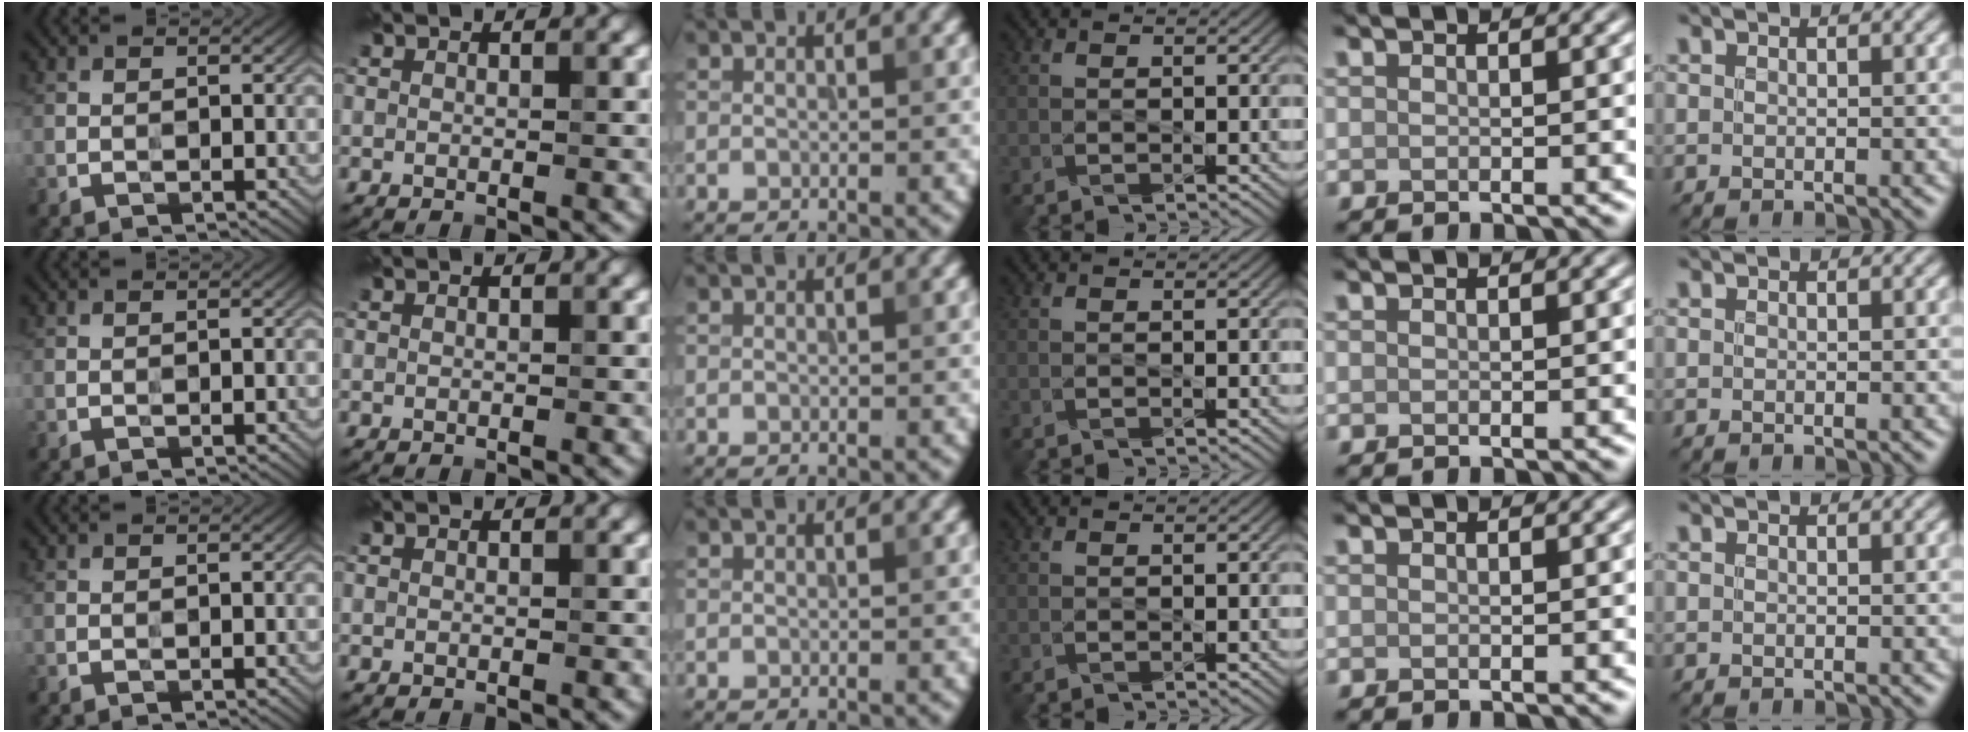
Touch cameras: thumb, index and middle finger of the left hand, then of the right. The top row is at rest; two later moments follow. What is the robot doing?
{"motion": "wipe", "object": "measuring cup"}